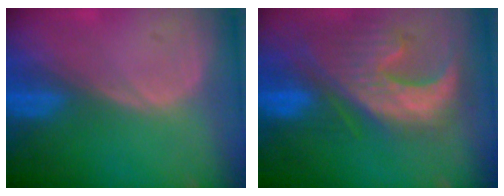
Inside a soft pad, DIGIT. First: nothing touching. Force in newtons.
{"total": 12.8, "press": 11.1, "slide": 6.2}